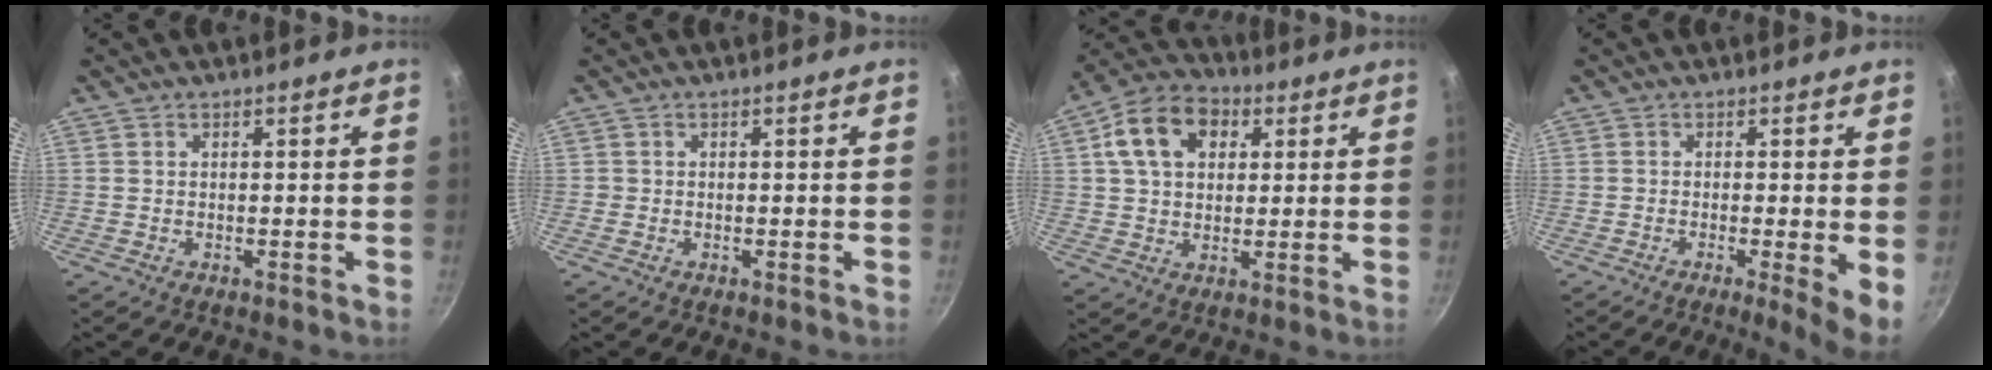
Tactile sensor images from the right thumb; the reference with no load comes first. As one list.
[{"total": 0.5, "force": [-0.1, 0.5, 0.1], "torque": [0.001, 0.001, -0.003]}, {"total": 12.6, "force": [3.9, 9.1, 7.8], "torque": [-0.114, 0.013, 0.050]}, {"total": 5.6, "force": [-1.0, 0.6, 5.4], "torque": [-0.072, -0.010, -0.017]}]